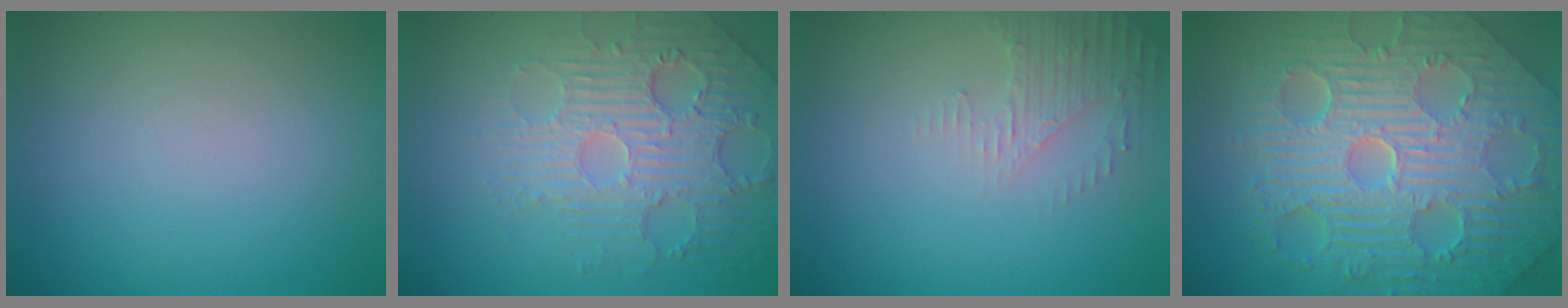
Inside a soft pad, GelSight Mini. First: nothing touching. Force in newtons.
{"total": 4.5, "press": 4.1, "slide": 2.0}
{"total": 2.2, "press": 2.1, "slide": 0.5}
{"total": 11.9, "press": 7.7, "slide": 9.0}